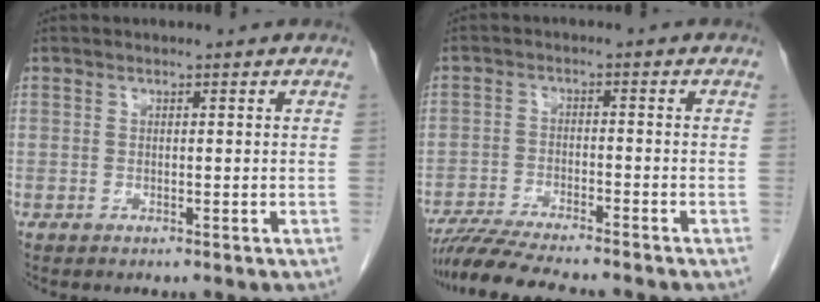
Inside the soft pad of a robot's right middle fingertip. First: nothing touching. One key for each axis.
{"total": 10.1, "fx": -8.9, "fy": 0.5, "fz": 4.7, "tx": -0.079, "ty": -0.022, "tz": -0.146}